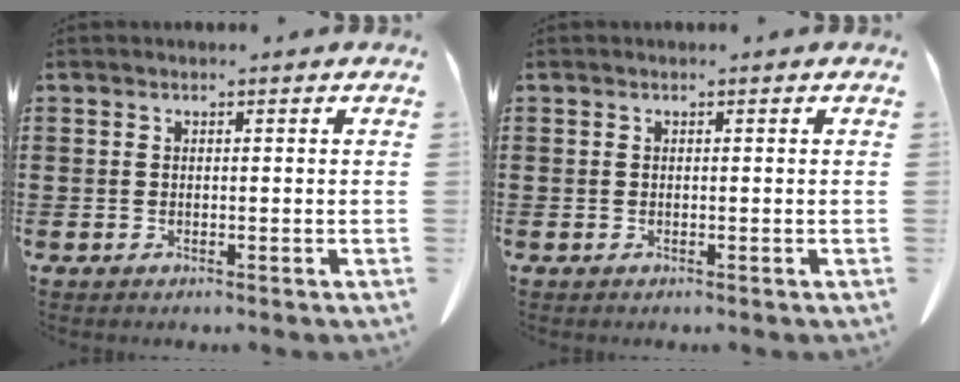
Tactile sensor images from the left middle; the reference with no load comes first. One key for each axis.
{"total": 0.0}